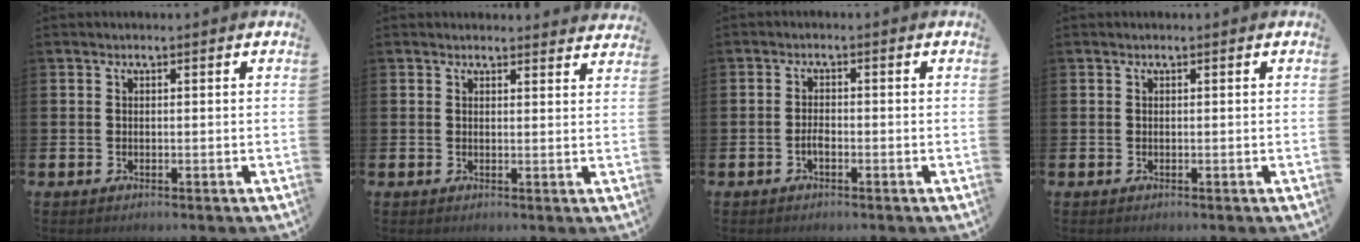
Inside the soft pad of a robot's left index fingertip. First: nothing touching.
{"total": 2.0, "force": [1.9, 0.3, -0.1], "torque": [0.012, -0.012, 0.033]}
{"total": 1.6, "force": [-0.8, 0.6, 1.3], "torque": [-0.017, -0.002, -0.017]}
{"total": 0.0}